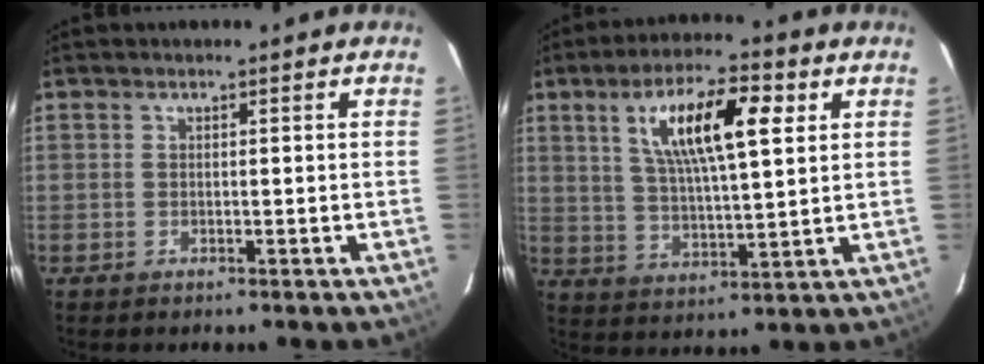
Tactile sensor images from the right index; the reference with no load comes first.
{"total": 14.0, "force": [5.3, 3.9, 12.3], "torque": [-0.221, 0.017, 0.095]}